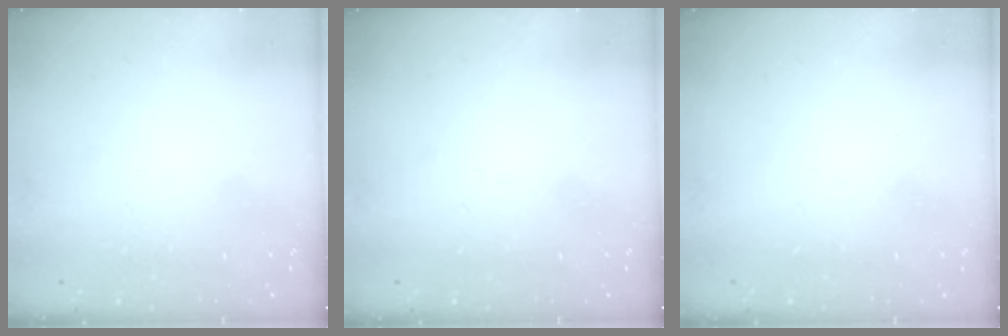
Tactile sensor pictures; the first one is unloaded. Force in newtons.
{"total": 0.0}
{"total": 0.0}